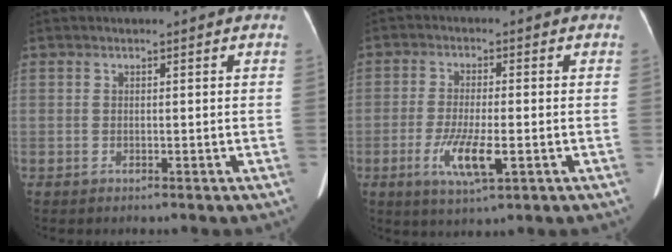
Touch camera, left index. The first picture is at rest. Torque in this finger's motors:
{"motor_torque": [0.24, -0.03, 0.15, 0.17]}